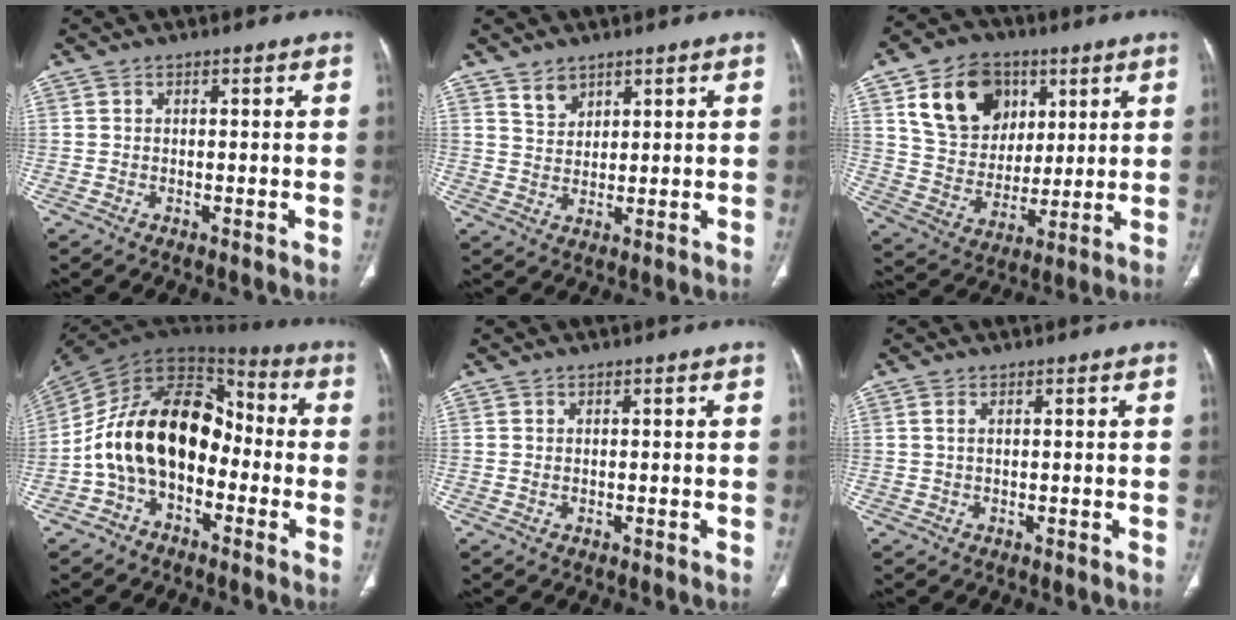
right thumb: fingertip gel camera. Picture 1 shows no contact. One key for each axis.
{"total": 3.4, "fx": 2.6, "fy": 2.0, "fz": 0.9, "tx": -0.003, "ty": -0.023, "tz": 0.054}
{"total": 17.2, "fx": 7.1, "fy": 13.1, "fz": 8.6, "tx": -0.116, "ty": -0.016, "tz": 0.133}
{"total": 19.1, "fx": -3.5, "fy": 12.5, "fz": 14.0, "tx": -0.222, "ty": 0.071, "tz": -0.070}
{"total": 0.0}
{"total": 1.2, "fx": 0.5, "fy": 0.5, "fz": 0.9, "tx": -0.028, "ty": 0.008, "tz": 0.014}